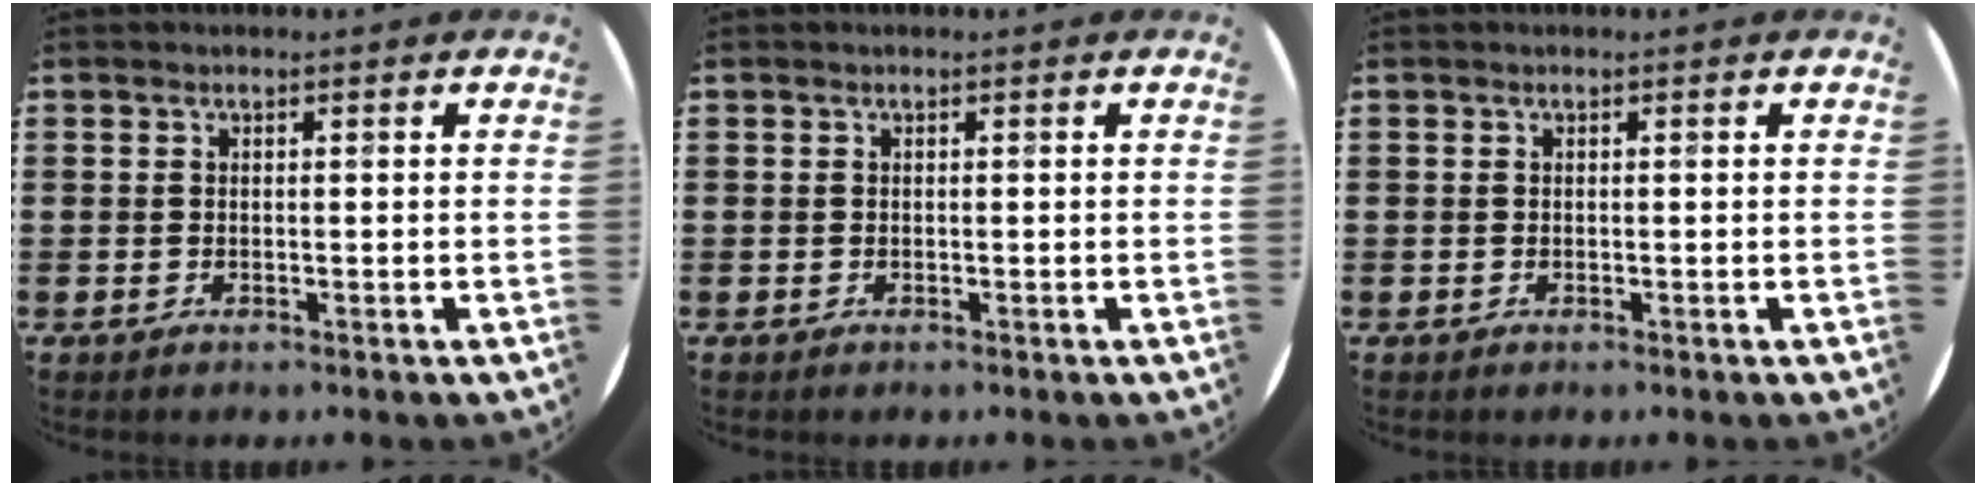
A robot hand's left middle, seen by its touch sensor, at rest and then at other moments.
{"total": 0.0}
{"total": 0.0}